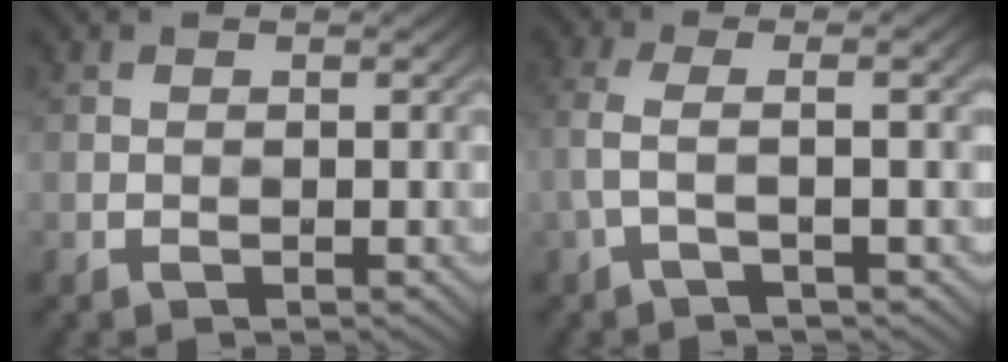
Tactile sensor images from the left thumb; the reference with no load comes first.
{"total": 4.3, "force": [0.2, 0.9, 4.2], "torque": [-0.073, 0.013, -0.014]}